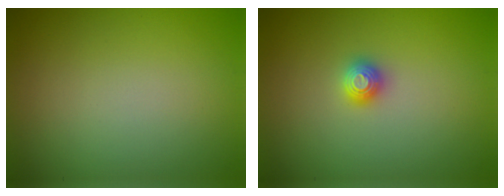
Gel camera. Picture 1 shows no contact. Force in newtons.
{"total": 1.2, "press": 1.2, "slide": 0.3}